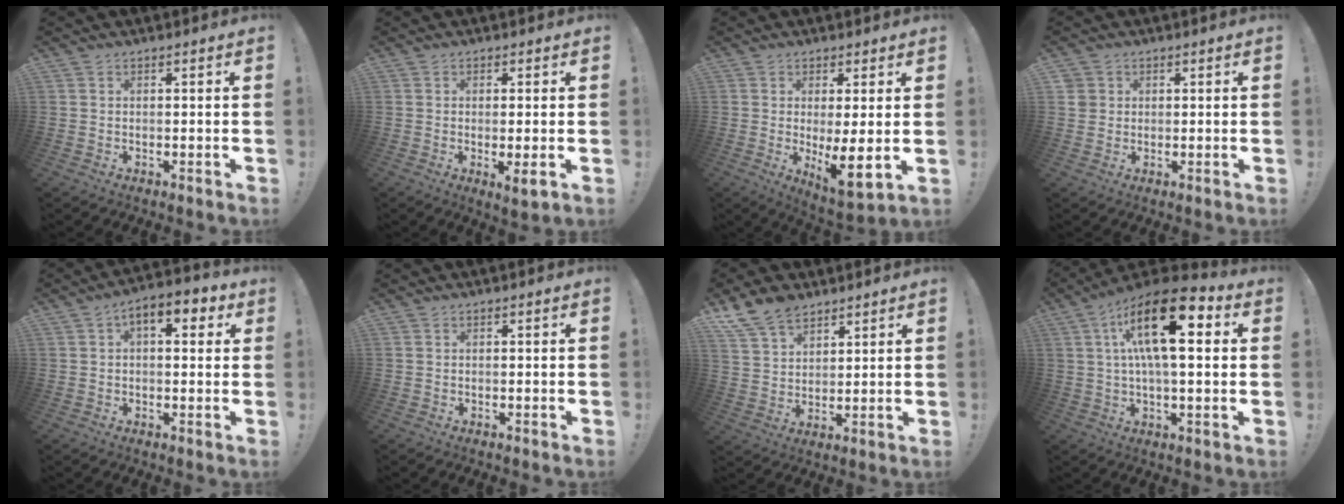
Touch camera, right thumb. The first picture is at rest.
{"total": 4.3, "force": [-0.3, 0.1, 4.3], "torque": [-0.057, -0.014, -0.001]}
{"total": 8.6, "force": [0.1, 1.8, 8.4], "torque": [-0.119, -0.032, 0.004]}
{"total": 2.8, "force": [1.0, 2.5, 0.6], "torque": [-0.015, 0.004, 0.019]}
{"total": 7.5, "force": [2.6, 3.8, 6.0], "torque": [-0.078, -0.007, 0.040]}
{"total": 0.0}
{"total": 10.7, "force": [8.2, 5.9, 3.6], "torque": [-0.070, -0.048, 0.163]}
{"total": 20.3, "force": [6.0, 7.4, 17.9], "torque": [-0.296, -0.019, 0.092]}